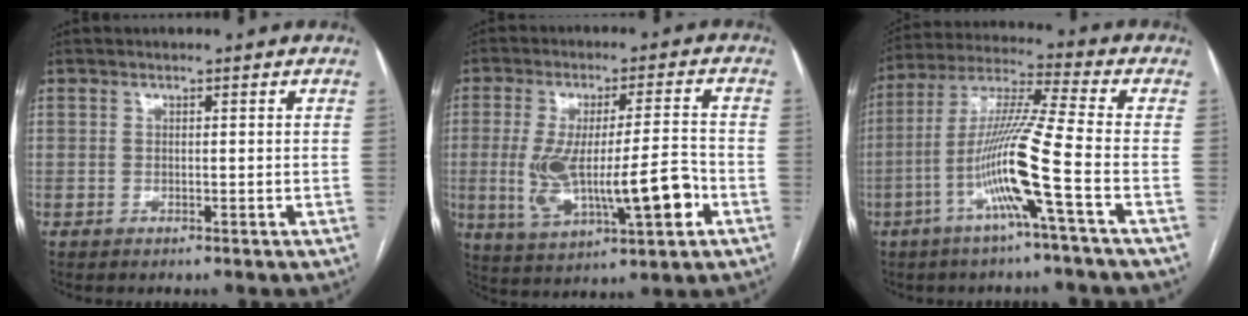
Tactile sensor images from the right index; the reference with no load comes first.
{"total": 14.5, "force": [-3.3, 2.9, 13.8], "torque": [-0.255, 0.004, -0.041]}
{"total": 12.8, "force": [-4.7, -1.7, 11.8], "torque": [-0.233, 0.000, -0.096]}